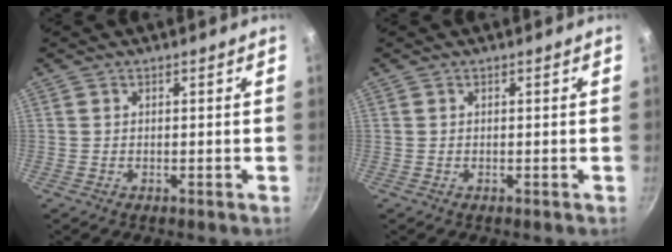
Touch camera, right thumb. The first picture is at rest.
{"total": 0.0}